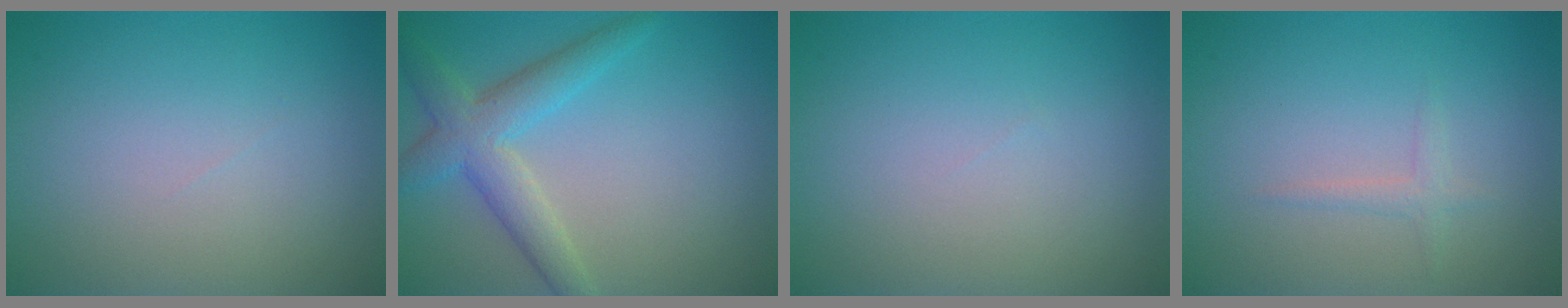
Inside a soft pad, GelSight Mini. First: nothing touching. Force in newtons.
{"total": 4.5, "press": 4.4, "slide": 0.4}
{"total": 0.0}
{"total": 1.0, "press": 1.0, "slide": 0.1}